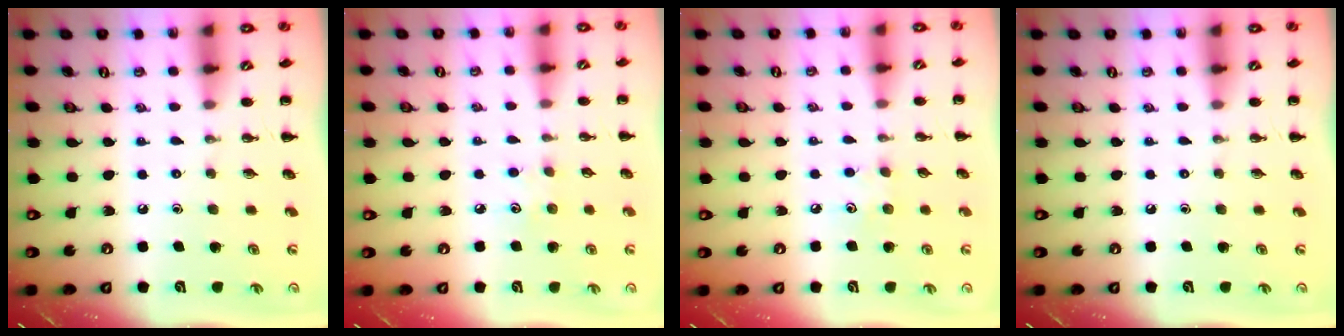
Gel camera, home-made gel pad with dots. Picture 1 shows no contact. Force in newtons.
{"total": 4.3, "press": 4.2, "slide": 1.0}
{"total": 6.2, "press": 6.1, "slide": 1.3}
{"total": 0.0}